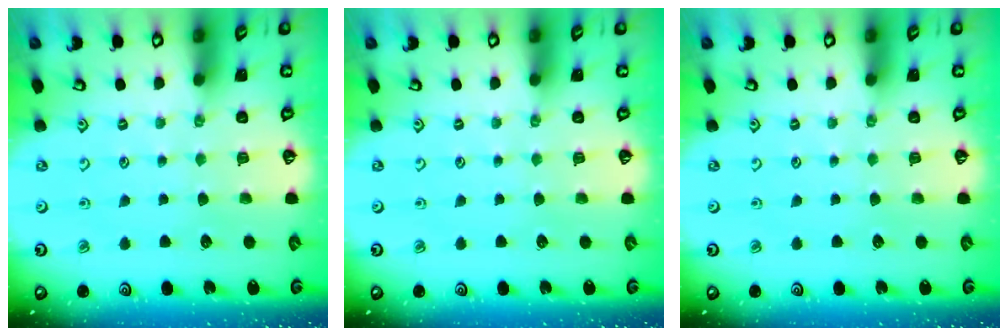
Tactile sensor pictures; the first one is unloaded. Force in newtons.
{"total": 0.0}
{"total": 0.0}